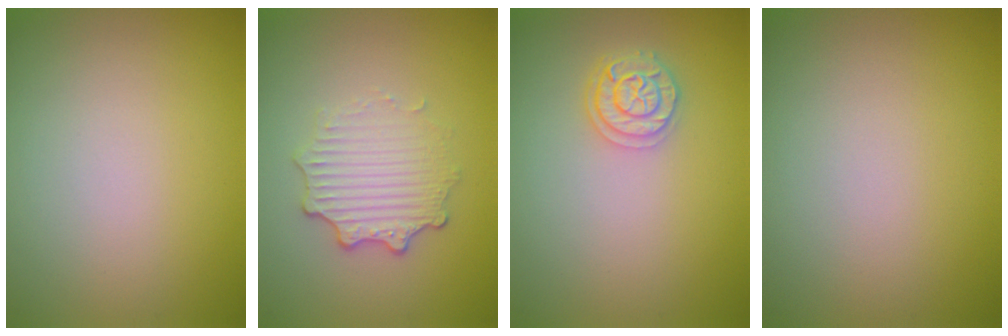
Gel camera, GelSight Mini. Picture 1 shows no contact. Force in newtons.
{"total": 3.4, "press": 2.7, "slide": 2.0}
{"total": 2.6, "press": 2.4, "slide": 1.0}
{"total": 0.0}